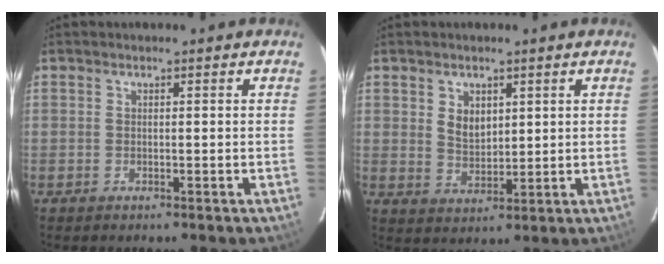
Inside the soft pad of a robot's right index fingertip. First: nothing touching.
{"total": 4.6, "force": [1.8, 3.2, 2.9], "torque": [-0.047, 0.001, 0.037]}